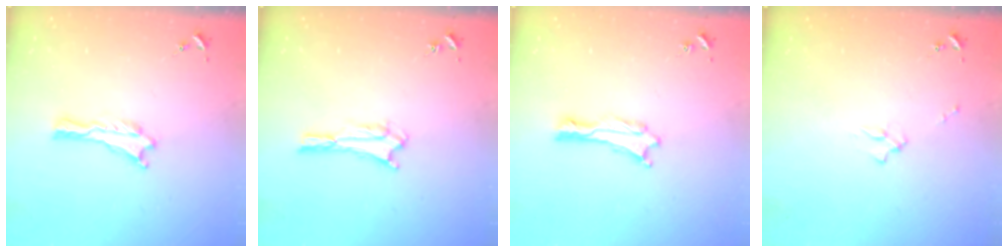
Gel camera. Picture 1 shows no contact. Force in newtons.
{"total": 3.3, "press": 3.3, "slide": 0.4}
{"total": 0.6, "press": 0.6, "slide": 0.1}
{"total": 1.7, "press": 1.6, "slide": 0.2}